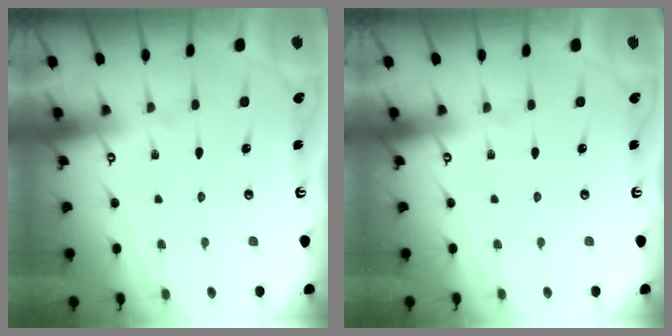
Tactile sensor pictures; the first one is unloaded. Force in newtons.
{"total": 0.0}